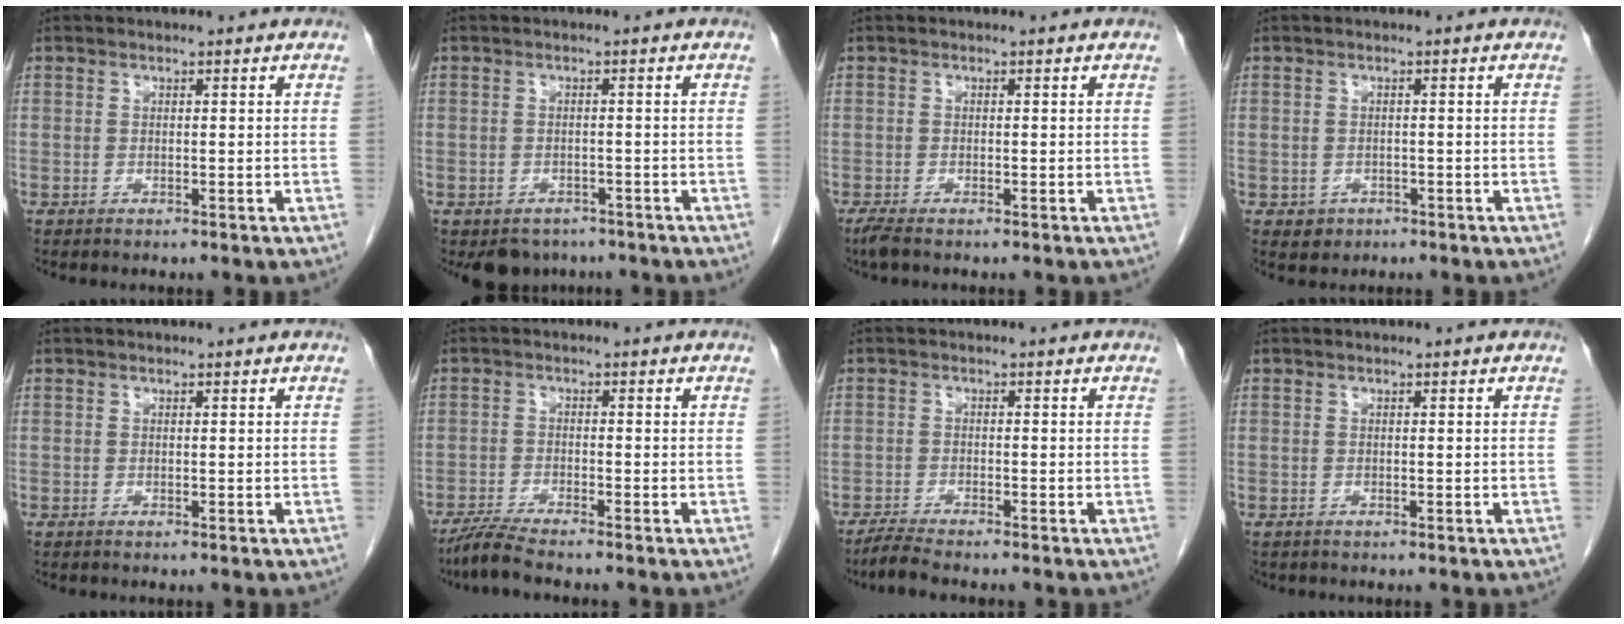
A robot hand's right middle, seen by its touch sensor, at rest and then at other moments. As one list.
[{"total": 4.6, "force": [-3.7, 2.8, 0.6], "torque": [-0.002, 0.004, -0.049]}, {"total": 1.8, "force": [-1.4, 0.3, 1.1], "torque": [-0.030, -0.008, -0.027]}, {"total": 1.9, "force": [-1.0, 1.6, 0.4], "torque": [-0.008, 0.003, -0.008]}, {"total": 0.0}, {"total": 4.0, "force": [-3.6, -0.6, 1.8], "torque": [-0.046, -0.018, -0.074]}, {"total": 2.9, "force": [-2.7, -0.4, 1.1], "torque": [-0.033, -0.014, -0.053]}, {"total": 0.0}]